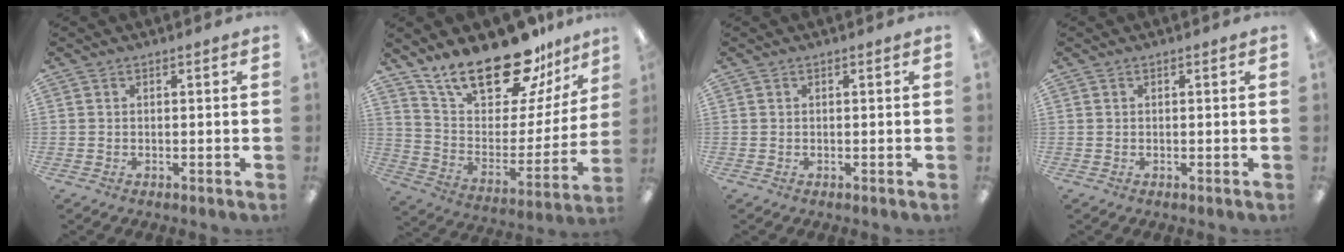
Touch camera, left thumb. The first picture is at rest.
{"total": 22.7, "force": [18.3, 8.2, 10.6], "torque": [-0.179, -0.124, 0.321]}
{"total": 0.0}
{"total": 0.0}